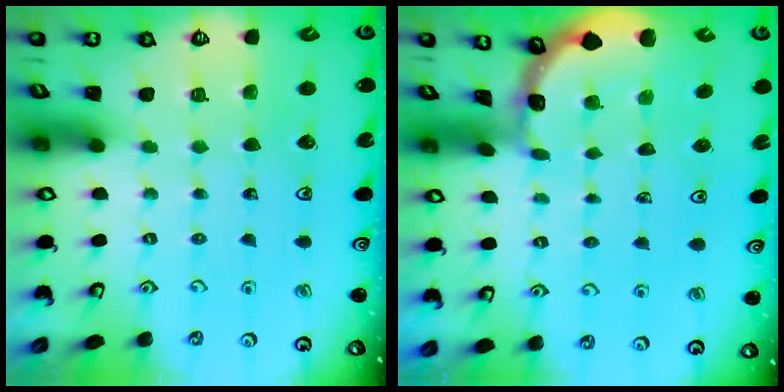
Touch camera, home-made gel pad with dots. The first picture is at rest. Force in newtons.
{"total": 0.8, "press": 0.8, "slide": 0.2}